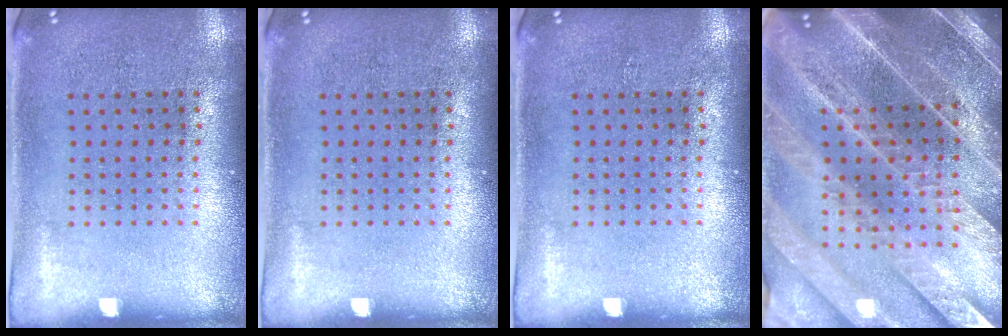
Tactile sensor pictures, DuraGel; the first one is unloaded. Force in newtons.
{"total": 0.0}
{"total": 0.0}
{"total": 4.4, "press": 4.0, "slide": 2.0}